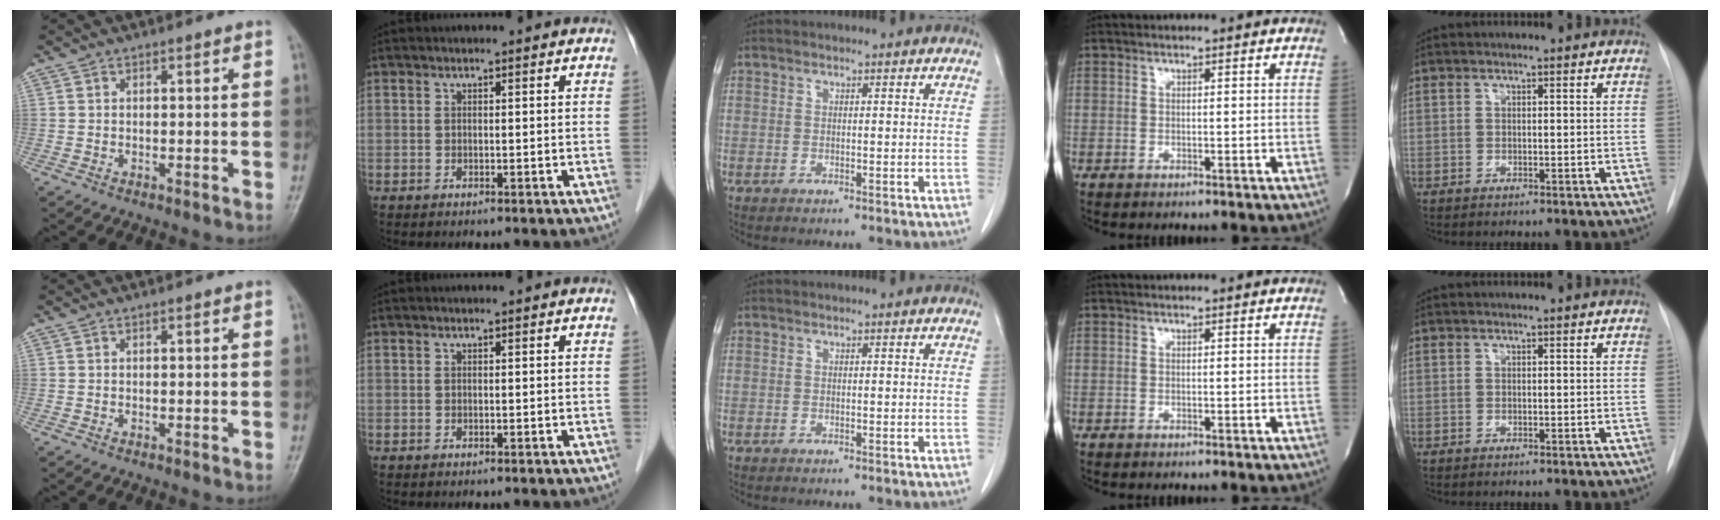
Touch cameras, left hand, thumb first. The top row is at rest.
{}